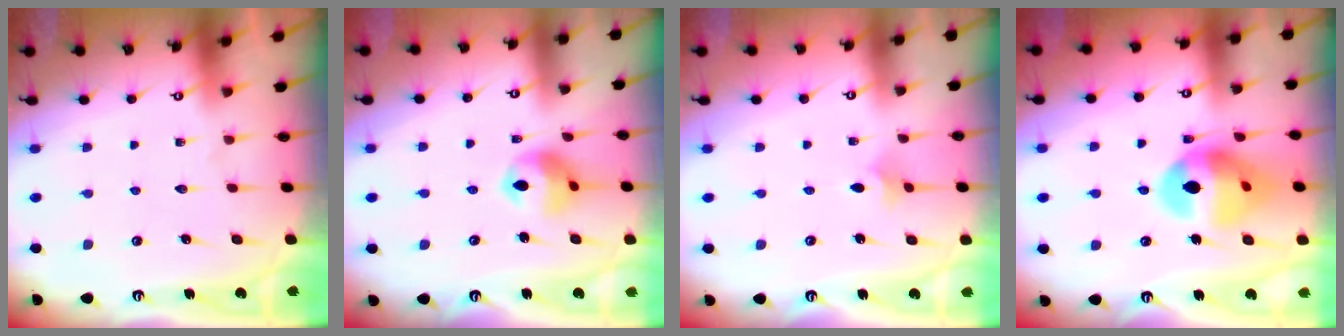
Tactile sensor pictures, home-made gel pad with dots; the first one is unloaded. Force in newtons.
{"total": 10.5, "press": 10.4, "slide": 1.7}
{"total": 3.5, "press": 3.4, "slide": 0.7}
{"total": 15.4, "press": 15.3, "slide": 1.8}